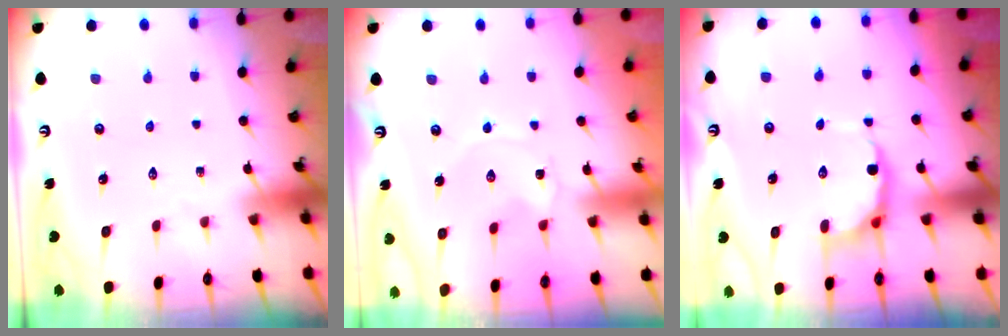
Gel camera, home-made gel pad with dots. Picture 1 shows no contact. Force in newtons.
{"total": 0.0}
{"total": 7.1, "press": 6.8, "slide": 2.0}